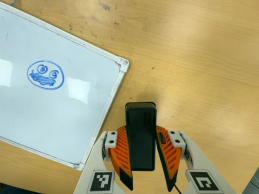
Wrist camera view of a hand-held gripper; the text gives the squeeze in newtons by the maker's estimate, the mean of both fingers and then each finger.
{"total": 10.1, "left": 8.0, "right": 12.2}